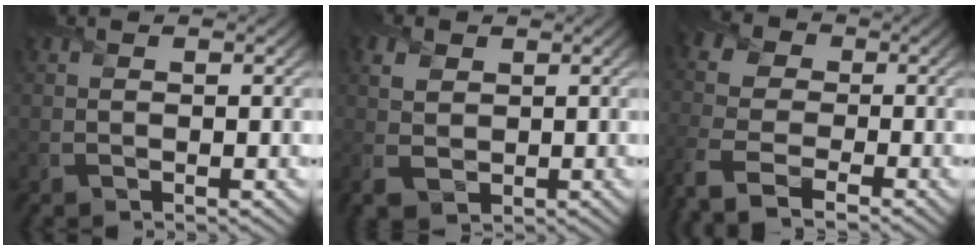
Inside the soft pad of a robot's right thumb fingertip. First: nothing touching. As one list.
[{"total": 4.0, "force": [0.8, 3.0, 2.5], "torque": [-0.069, 0.001, 0.014]}, {"total": 9.4, "force": [-5.0, 5.7, 5.6], "torque": [-0.144, -0.019, -0.107]}]